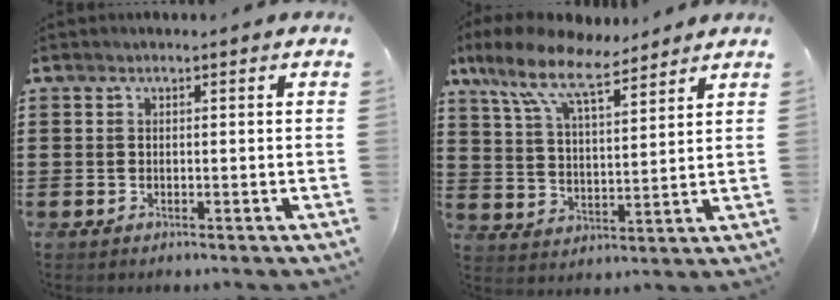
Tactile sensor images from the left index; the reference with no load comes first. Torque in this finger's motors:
{"motor_torque": [2.03, -0.11, 0.48, 0.21]}